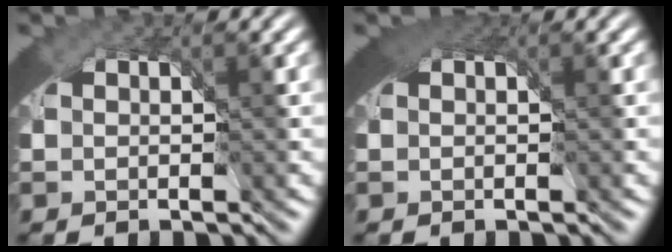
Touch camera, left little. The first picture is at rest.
{"total": 2.1, "force": [1.0, 1.2, 1.5], "torque": [-0.026, -0.006, 0.017]}